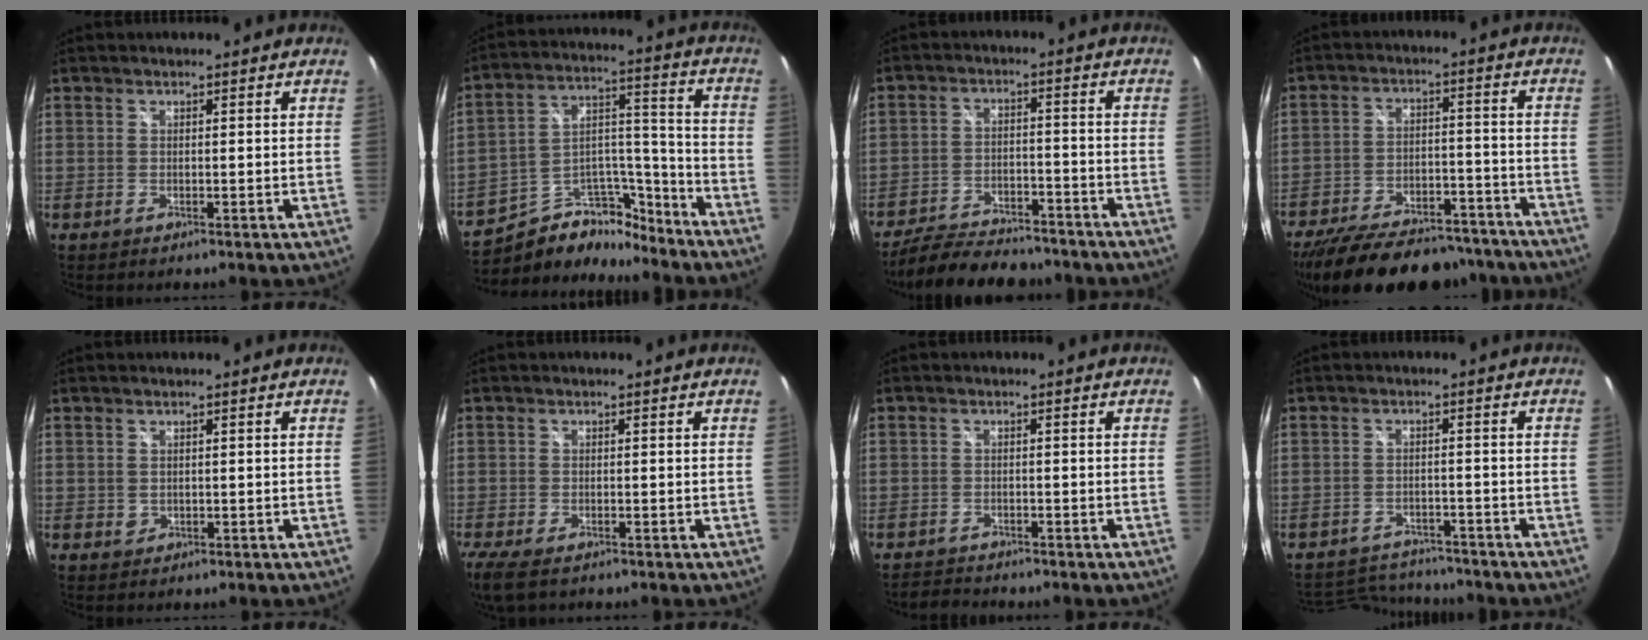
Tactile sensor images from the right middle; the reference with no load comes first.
{"total": 15.3, "force": [-11.7, 7.9, 5.9], "torque": [-0.111, 0.062, -0.177]}
{"total": 13.6, "force": [-11.7, 4.3, 5.3], "torque": [-0.126, -0.002, -0.176]}
{"total": 25.5, "force": [-21.2, 9.2, 10.7], "torque": [-0.214, 0.004, -0.288]}
{"total": 0.8, "force": [0.1, 0.8, 0.2], "torque": [-0.001, 0.000, 0.002]}
{"total": 6.2, "force": [-4.3, 2.2, 3.8], "torque": [-0.089, -0.028, -0.078]}
{"total": 2.4, "force": [-2.3, 0.5, -0.1], "torque": [-0.009, 0.006, -0.043]}
{"total": 10.0, "force": [-9.3, 3.2, 2.1], "torque": [-0.058, 0.017, -0.134]}